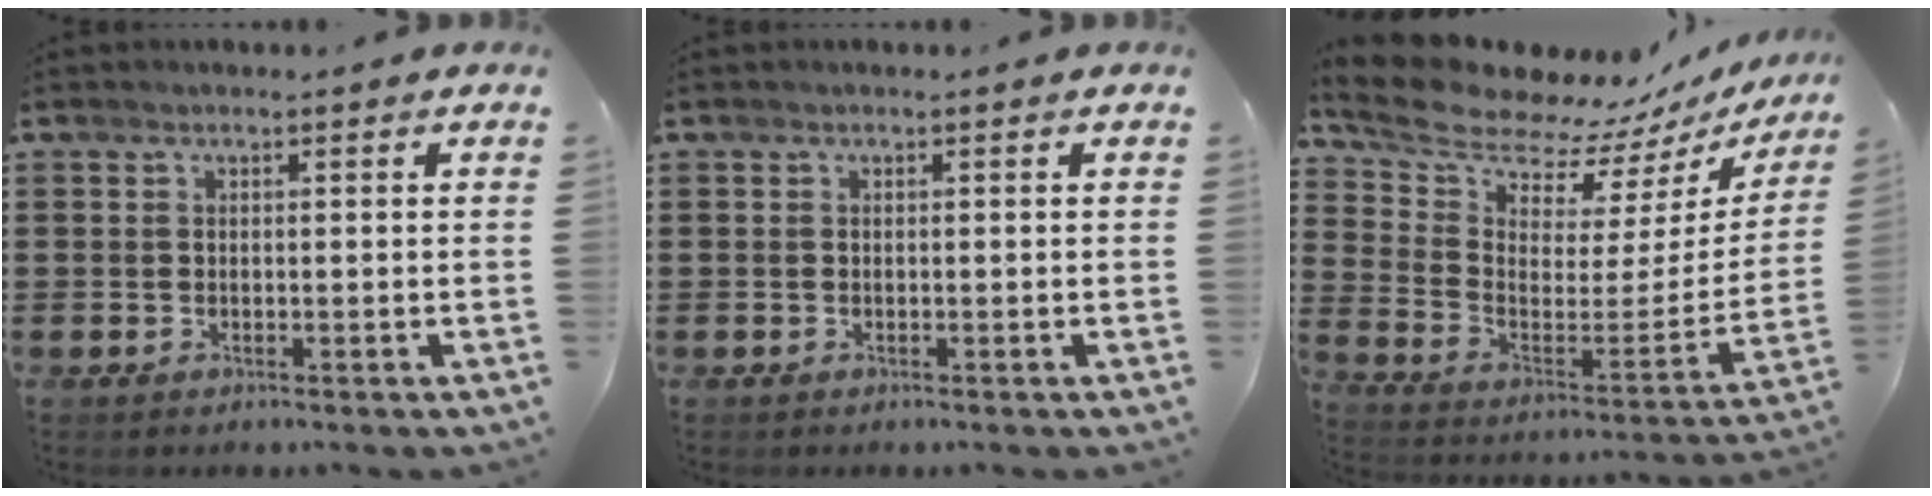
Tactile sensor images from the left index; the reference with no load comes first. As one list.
[{"total": 0.0}, {"total": 8.4, "force": [8.0, 2.5, 1.1], "torque": [-0.068, -0.072, 0.133]}]